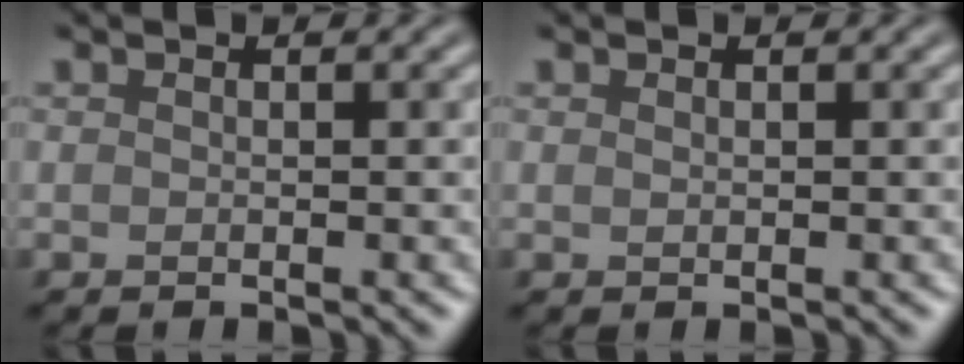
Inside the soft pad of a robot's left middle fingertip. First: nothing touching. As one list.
[{"total": 0.0}]